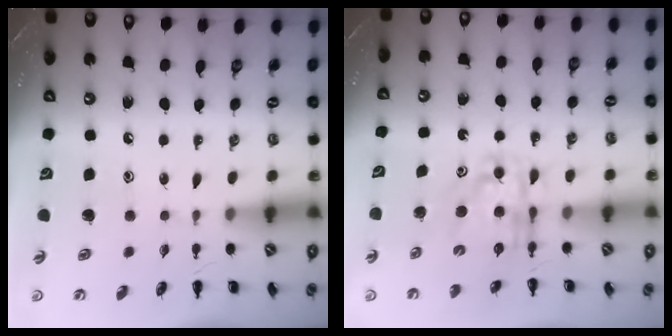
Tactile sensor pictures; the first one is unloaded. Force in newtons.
{"total": 7.1, "press": 7.0, "slide": 1.2}